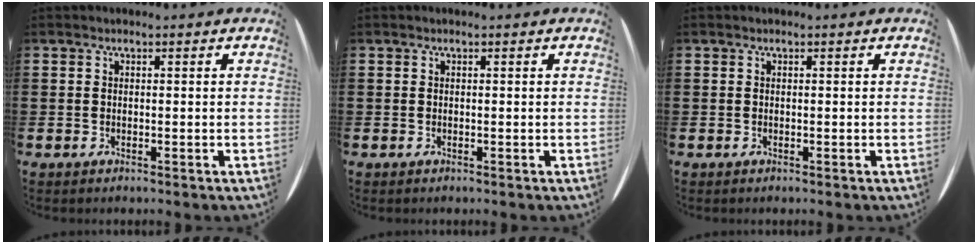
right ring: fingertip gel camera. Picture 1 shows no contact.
{"total": 0.0}
{"total": 0.0}